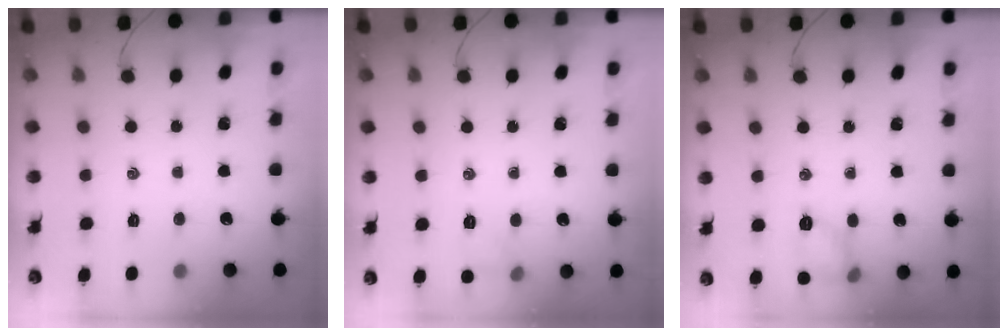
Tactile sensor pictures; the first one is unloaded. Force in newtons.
{"total": 5.0, "press": 4.8, "slide": 1.5}
{"total": 8.3, "press": 8.3, "slide": 0.3}